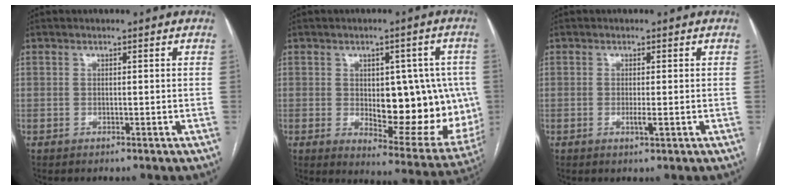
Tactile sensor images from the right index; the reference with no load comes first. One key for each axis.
{"total": 17.0, "fx": -0.4, "fy": 7.6, "fz": 15.1, "tx": -0.167, "ty": 0.010, "tz": 0.021}
{"total": 1.5, "fx": -0.4, "fy": 0.1, "fz": 1.5, "tx": -0.026, "ty": -0.004, "tz": -0.005}